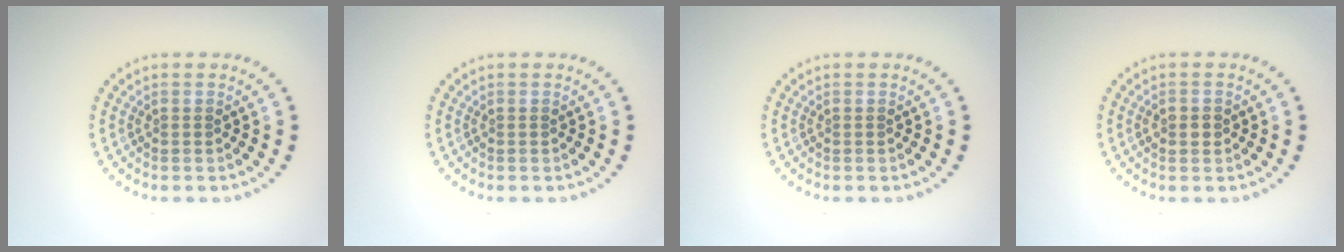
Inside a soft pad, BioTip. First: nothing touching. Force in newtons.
{"total": 0.0}
{"total": 0.0}
{"total": 1.7, "press": 1.7, "slide": 0.1}